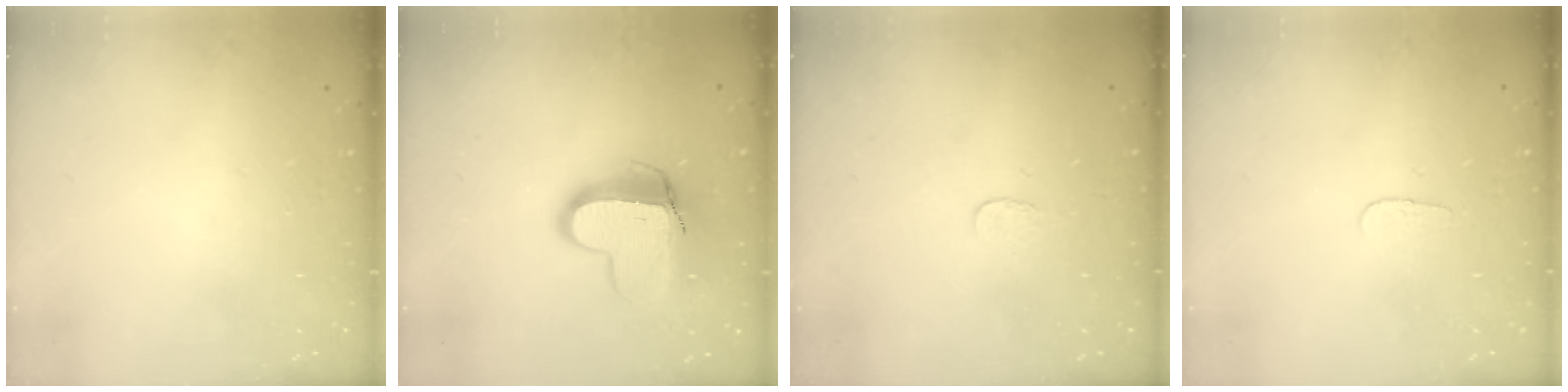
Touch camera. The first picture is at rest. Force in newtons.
{"total": 12.7, "press": 12.7, "slide": 1.1}
{"total": 3.0, "press": 3.0, "slide": 0.2}
{"total": 2.8, "press": 2.8, "slide": 0.3}